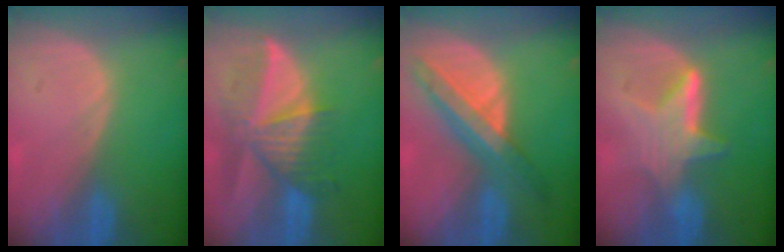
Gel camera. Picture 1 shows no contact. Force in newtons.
{"total": 9.2, "press": 8.3, "slide": 4.0}
{"total": 8.7, "press": 7.4, "slide": 4.5}
{"total": 6.4, "press": 6.0, "slide": 2.2}